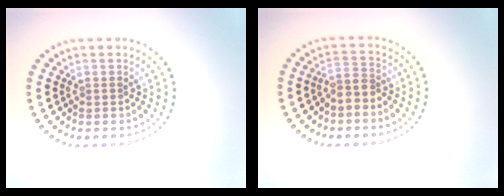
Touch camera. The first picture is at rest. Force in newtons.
{"total": 2.2, "press": 1.8, "slide": 1.3}